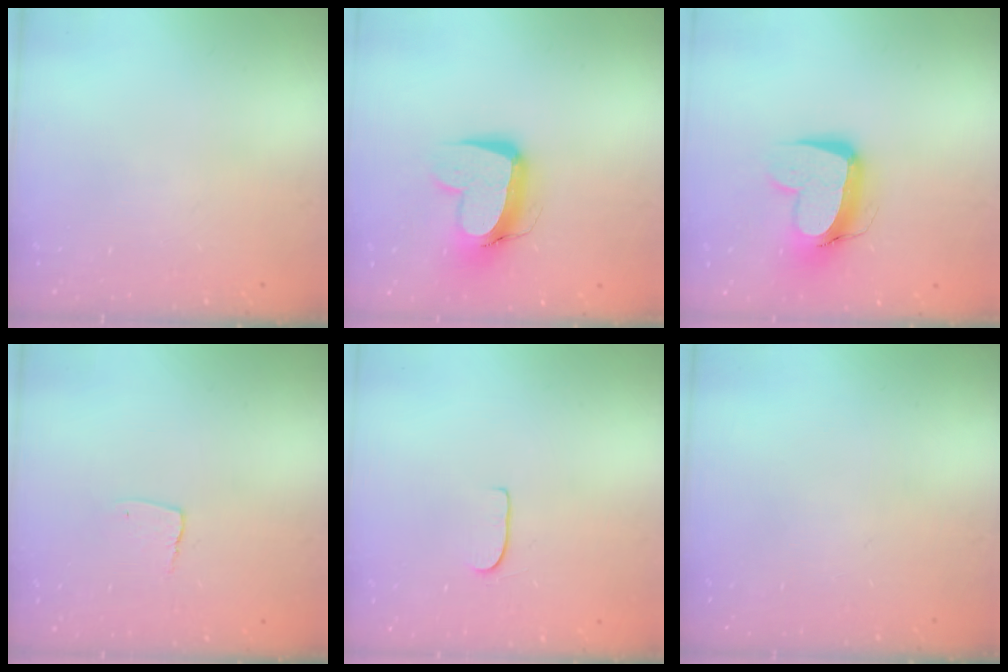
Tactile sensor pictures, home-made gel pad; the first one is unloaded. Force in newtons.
{"total": 13.1, "press": 13.0, "slide": 1.6}
{"total": 13.1, "press": 13.0, "slide": 1.6}
{"total": 3.6, "press": 3.6, "slide": 0.3}
{"total": 4.5, "press": 4.5, "slide": 0.4}
{"total": 0.0}